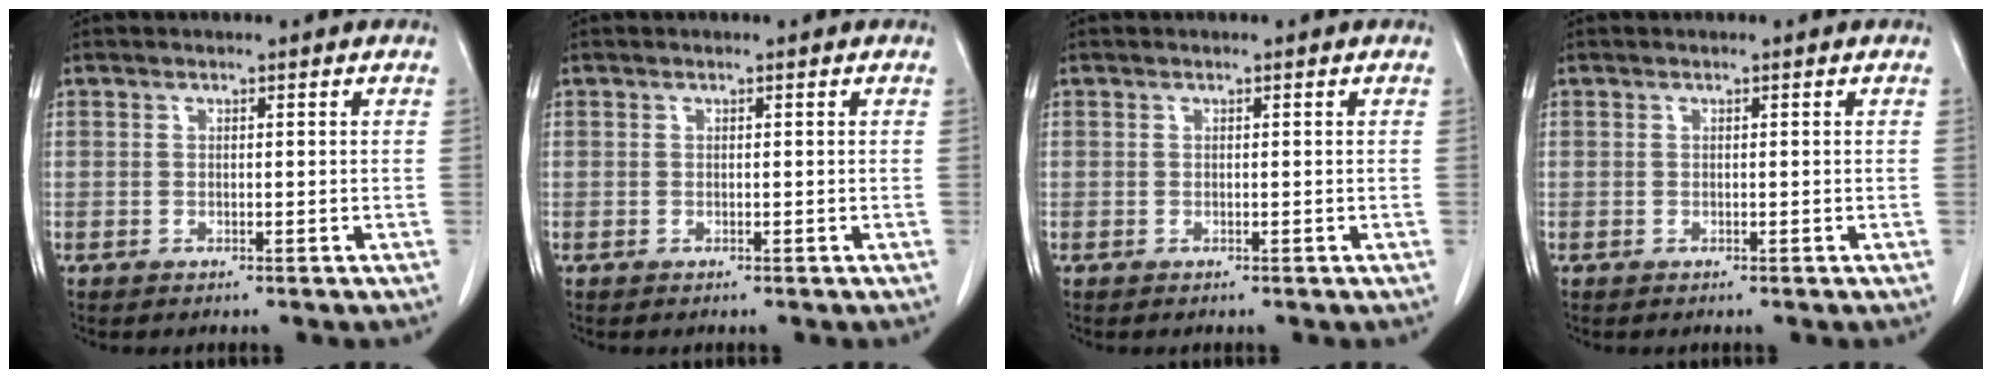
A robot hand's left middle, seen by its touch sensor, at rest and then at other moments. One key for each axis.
{"total": 0.0}
{"total": 0.0}
{"total": 0.0}